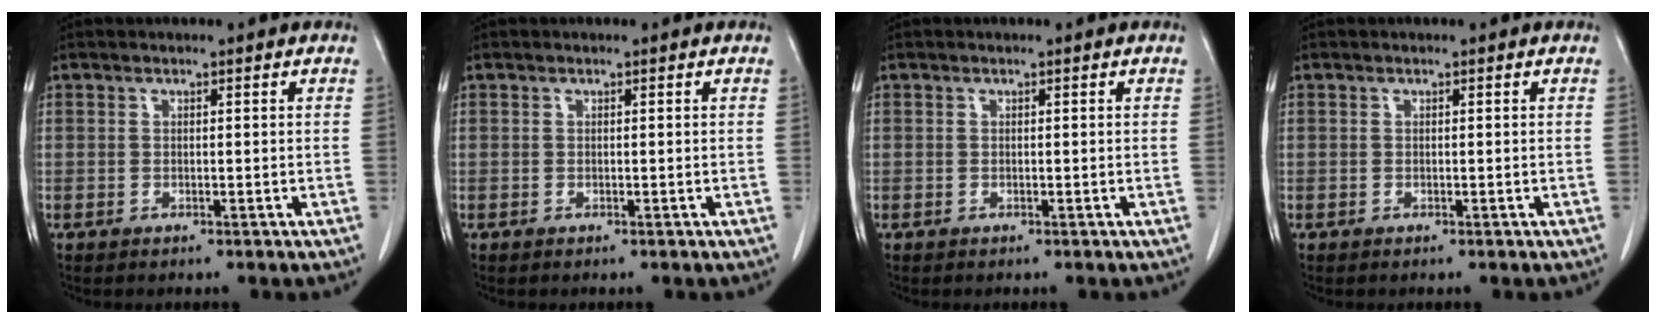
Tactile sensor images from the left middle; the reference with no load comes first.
{"total": 0.0}
{"total": 0.0}
{"total": 0.0}